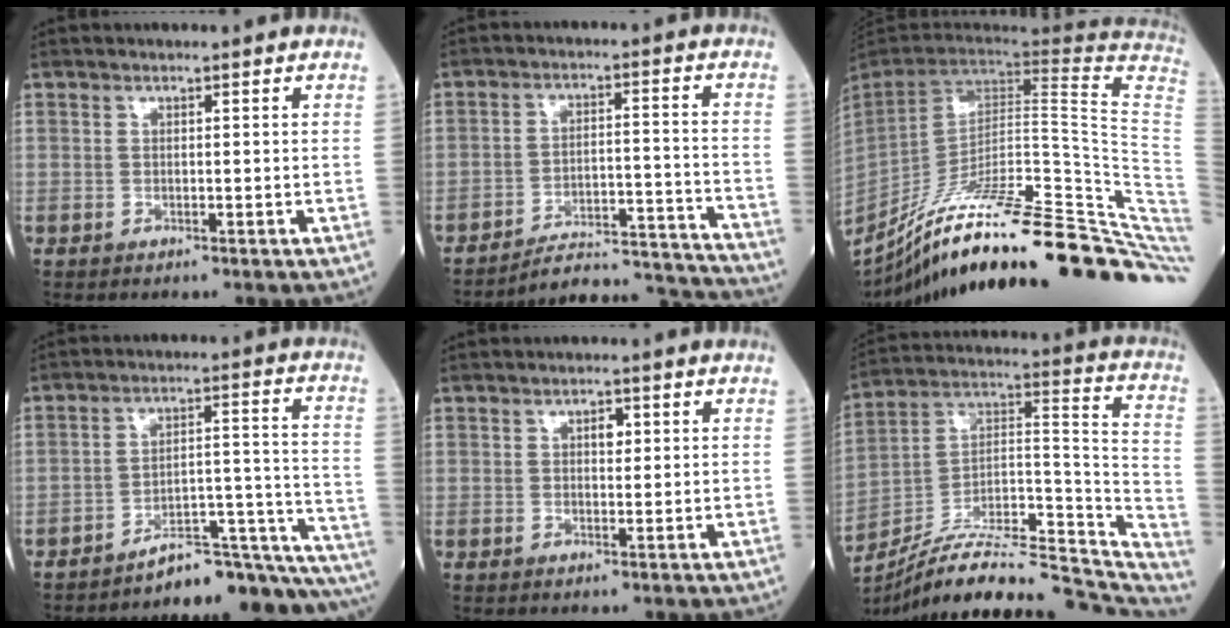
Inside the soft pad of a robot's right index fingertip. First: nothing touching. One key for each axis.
{"total": 14.7, "fx": -14.7, "fy": -0.4, "fz": 1.3, "tx": -0.003, "ty": 0.030, "tz": -0.208}
{"total": 37.0, "fx": -26.1, "fy": 2.6, "fz": 26.1, "tx": -0.270, "ty": -0.043, "tz": -0.376}
{"total": 16.3, "fx": -15.9, "fy": 0.7, "fz": 3.9, "tx": -0.006, "ty": 0.057, "tz": -0.214}
{"total": 1.8, "fx": 0.6, "fy": 1.0, "fz": 1.4, "tx": -0.020, "ty": 0.001, "tz": 0.008}
{"total": 25.8, "fx": -22.1, "fy": 5.6, "fz": 12.0, "tx": -0.143, "ty": 0.038, "tz": -0.338}